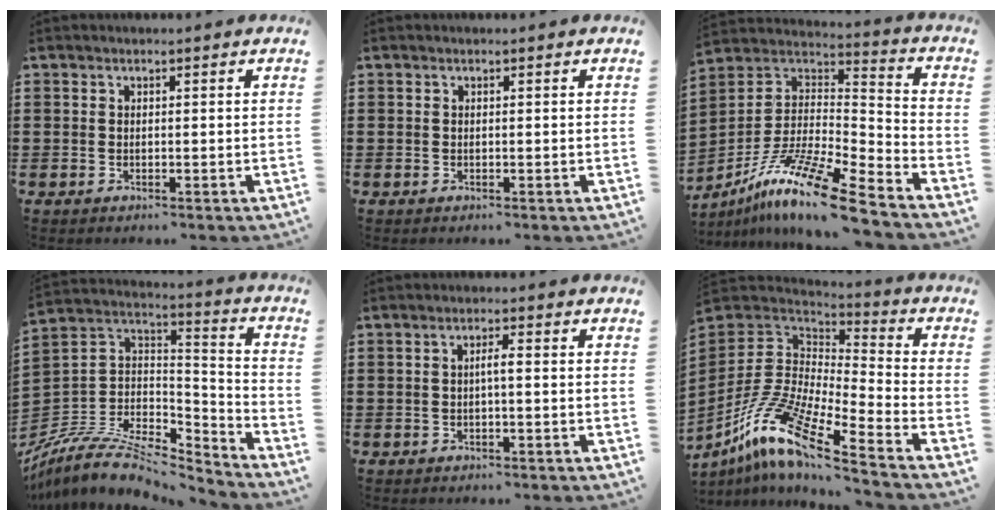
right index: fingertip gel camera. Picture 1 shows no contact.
{"total": 0.0}
{"total": 14.0, "force": [-10.6, 1.0, 9.1], "torque": [-0.176, 0.015, -0.203]}
{"total": 8.6, "force": [-6.8, 3.5, 3.9], "torque": [-0.093, 0.004, -0.133]}
{"total": 1.9, "force": [-0.3, 0.2, 1.9], "torque": [-0.036, 0.002, -0.007]}
{"total": 13.2, "force": [-9.5, 2.6, 8.8], "torque": [-0.206, 0.000, -0.198]}